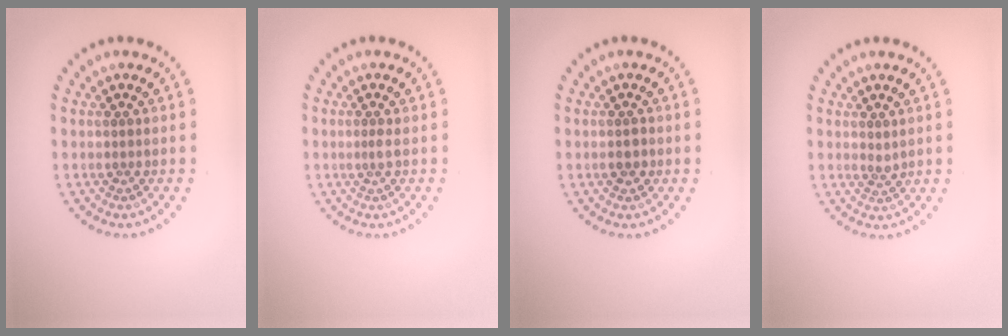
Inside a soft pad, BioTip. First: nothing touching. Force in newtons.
{"total": 0.9, "press": 0.5, "slide": 0.8}
{"total": 1.2, "press": 1.2, "slide": 0.3}
{"total": 0.9, "press": 0.7, "slide": 0.6}